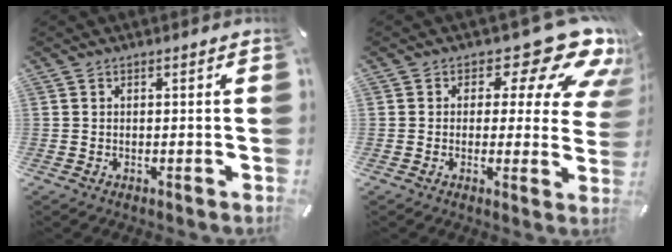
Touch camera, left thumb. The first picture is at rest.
{"total": 16.4, "force": [8.8, 7.7, 11.4], "torque": [-0.145, -0.062, 0.143]}